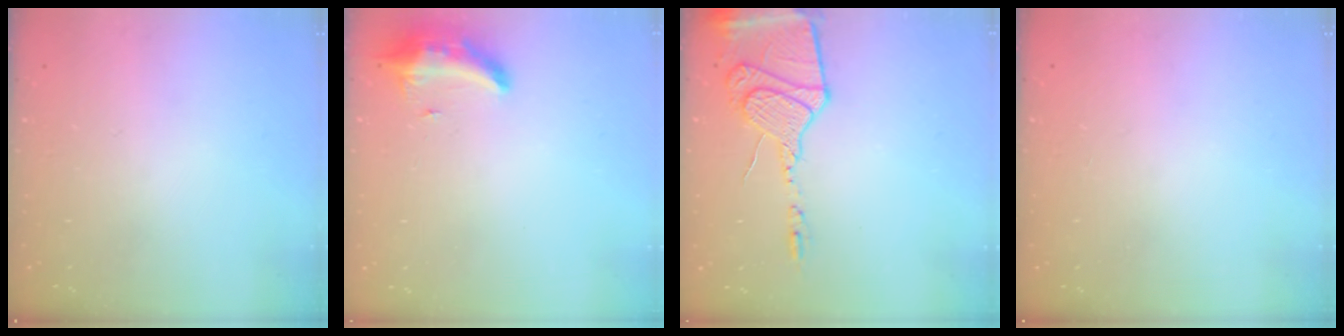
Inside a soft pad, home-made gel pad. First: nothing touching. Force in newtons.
{"total": 8.5, "press": 8.4, "slide": 1.4}
{"total": 15.2, "press": 15.1, "slide": 2.1}
{"total": 0.0}